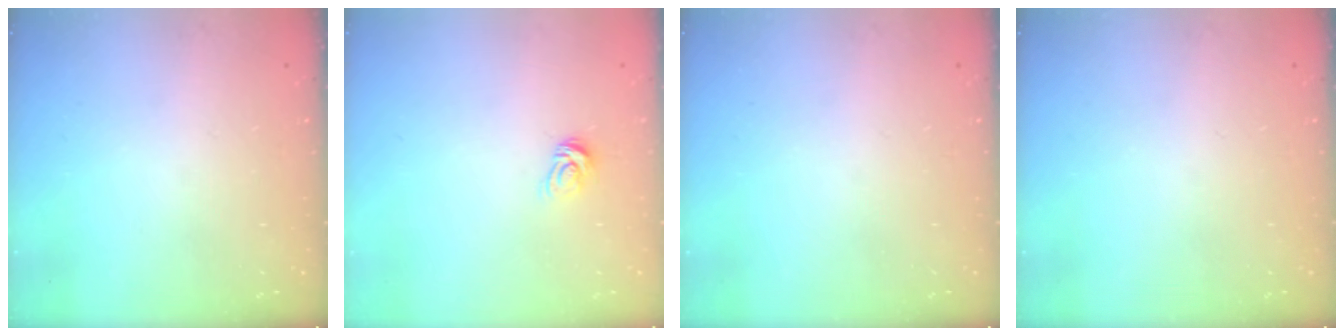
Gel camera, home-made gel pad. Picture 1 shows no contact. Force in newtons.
{"total": 5.1, "press": 5.1, "slide": 0.4}
{"total": 0.0}
{"total": 0.0}